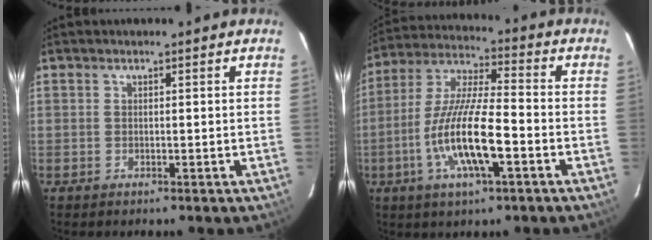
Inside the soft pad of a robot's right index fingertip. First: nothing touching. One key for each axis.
{"total": 14.5, "fx": -5.0, "fy": 2.9, "fz": 13.3, "tx": -0.270, "ty": -0.010, "tz": -0.097}